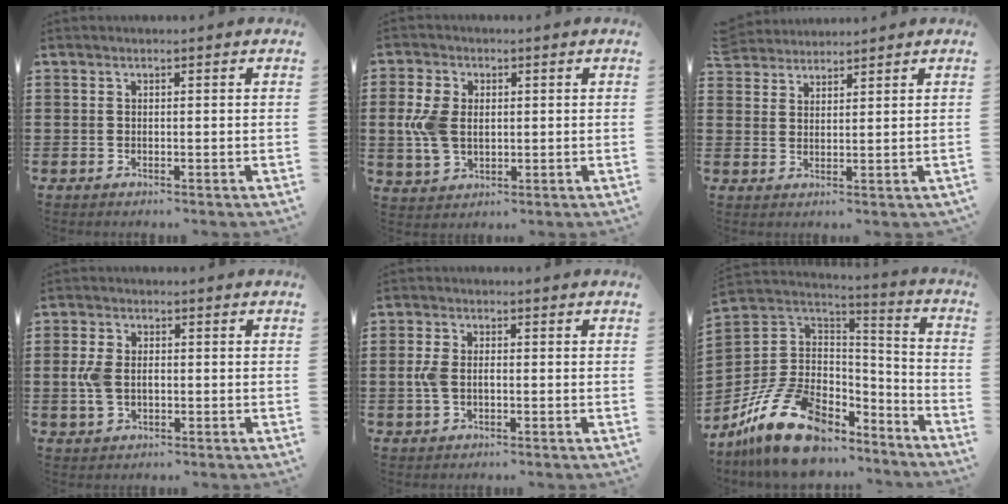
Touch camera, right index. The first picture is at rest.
{"total": 6.2, "force": [0.3, 4.3, 4.5], "torque": [-0.131, 0.001, -0.004]}
{"total": 3.4, "force": [3.3, 0.8, -0.4], "torque": [-0.002, -0.003, 0.065]}
{"total": 3.9, "force": [-0.2, 2.5, 3.0], "torque": [-0.083, 0.001, -0.012]}
{"total": 3.0, "force": [-0.3, 1.8, 2.4], "torque": [-0.069, -0.002, -0.014]}
{"total": 16.6, "force": [-9.0, 10.3, 9.4], "torque": [-0.210, 0.045, -0.156]}